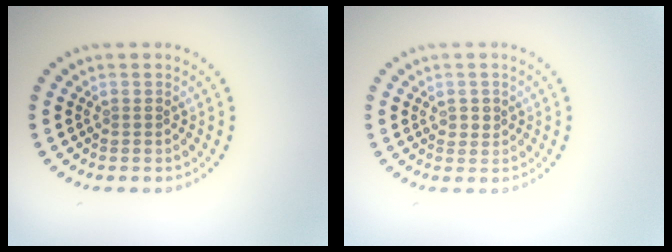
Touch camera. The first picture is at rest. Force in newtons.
{"total": 1.1, "press": 1.1, "slide": 0.3}